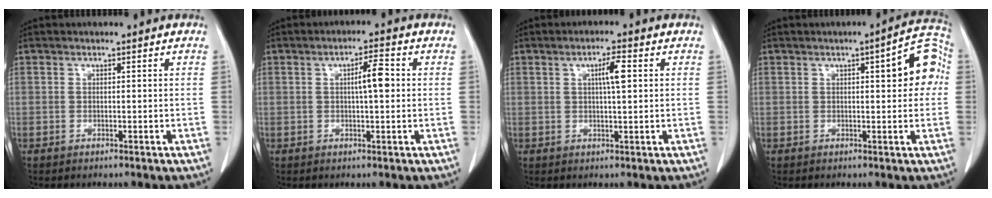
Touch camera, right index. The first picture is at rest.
{"total": 4.2, "force": [0.5, 0.6, 4.2], "torque": [-0.069, 0.007, 0.006]}
{"total": 3.8, "force": [1.1, 0.4, 3.6], "torque": [-0.059, 0.003, 0.015]}
{"total": 8.2, "force": [1.6, 2.1, 7.8], "torque": [-0.087, 0.026, 0.012]}